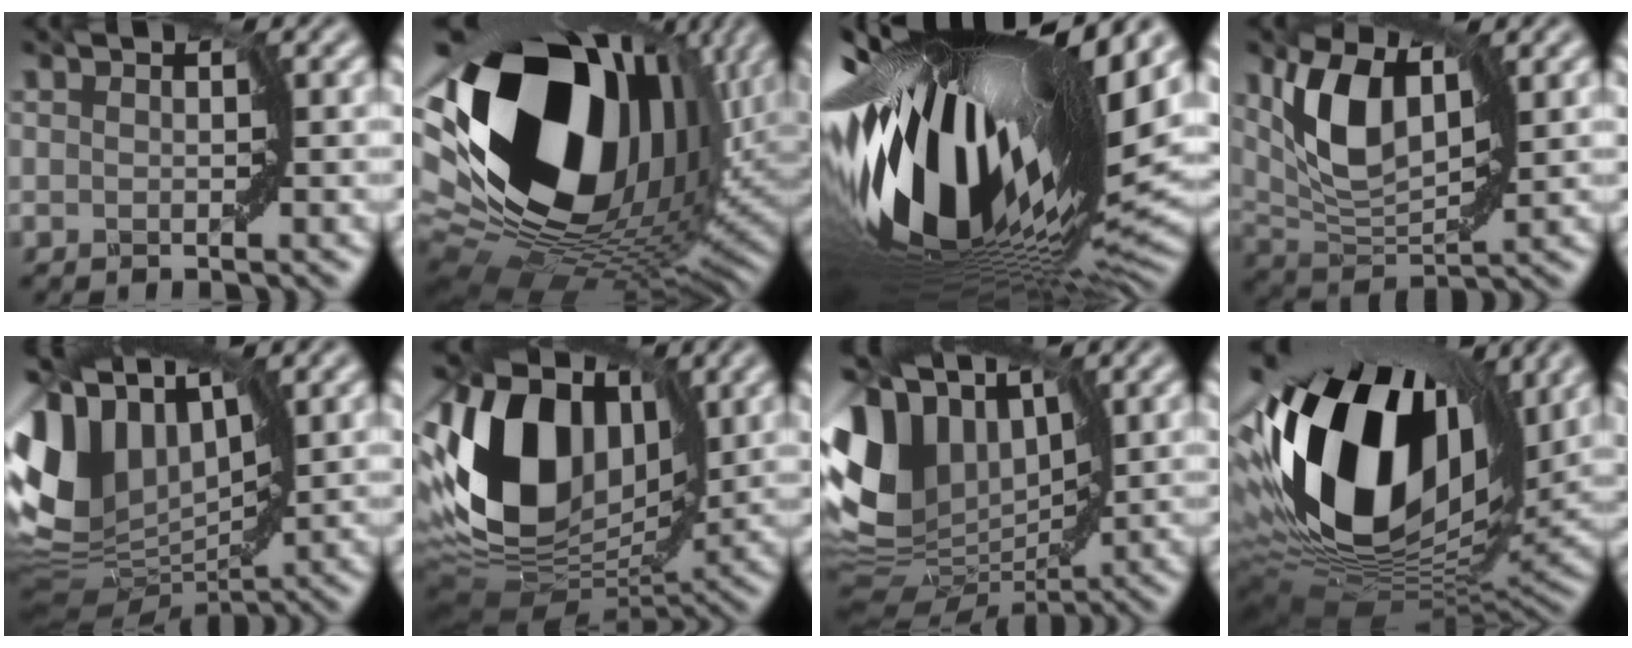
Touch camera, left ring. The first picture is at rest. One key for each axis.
{"total": 20.2, "fx": 5.1, "fy": 12.3, "fz": 15.1, "tx": -0.321, "ty": -0.010, "tz": 0.102}
{"total": 18.5, "fx": 1.7, "fy": 6.0, "fz": 17.4, "tx": -0.345, "ty": -0.051, "tz": 0.044}
{"total": 5.7, "fx": 2.1, "fy": 2.7, "fz": 4.6, "tx": -0.103, "ty": -0.005, "tz": 0.056}
{"total": 9.5, "fx": 2.8, "fy": 6.2, "fz": 6.6, "tx": -0.173, "ty": 0.010, "tz": 0.057}
{"total": 13.1, "fx": 1.7, "fy": 8.3, "fz": 10.0, "tx": -0.209, "ty": 0.016, "tz": 0.029}
{"total": 11.1, "fx": 2.8, "fy": 7.5, "fz": 7.7, "tx": -0.174, "ty": 0.009, "tz": 0.065}
{"total": 17.5, "fx": 4.1, "fy": 10.6, "fz": 13.3, "tx": -0.307, "ty": 0.003, "tz": 0.077}